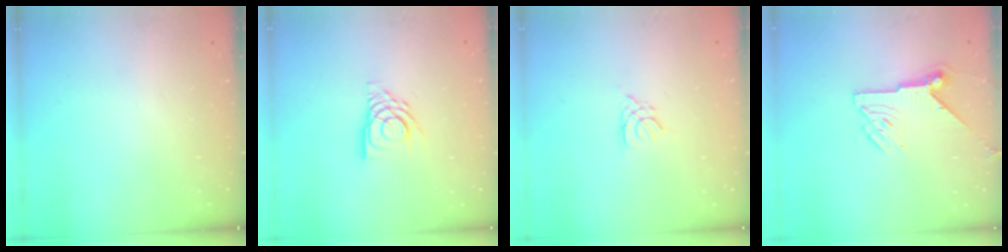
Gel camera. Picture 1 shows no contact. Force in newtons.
{"total": 11.3, "press": 11.3, "slide": 1.3}
{"total": 2.7, "press": 2.7, "slide": 0.5}
{"total": 7.7, "press": 7.7, "slide": 0.3}